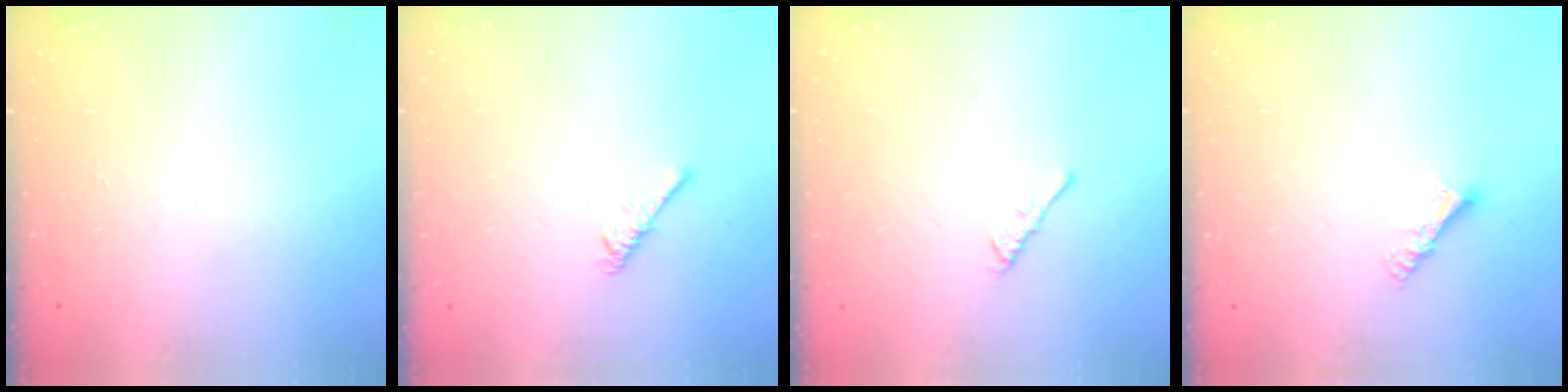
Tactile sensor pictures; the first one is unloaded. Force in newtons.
{"total": 2.6, "press": 2.5, "slide": 0.5}
{"total": 1.1, "press": 1.0, "slide": 0.4}
{"total": 5.2, "press": 5.1, "slide": 0.5}